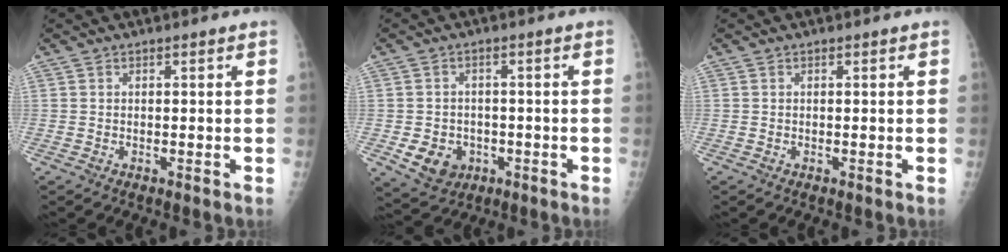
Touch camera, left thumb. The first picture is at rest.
{"total": 6.6, "force": [-2.0, 5.6, 2.9], "torque": [-0.030, 0.010, -0.021]}
{"total": 0.0}